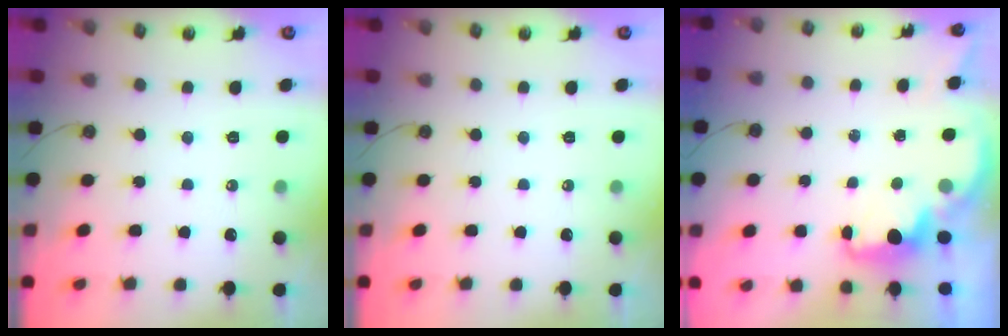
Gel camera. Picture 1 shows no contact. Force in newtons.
{"total": 0.0}
{"total": 2.4, "press": 2.2, "slide": 0.8}